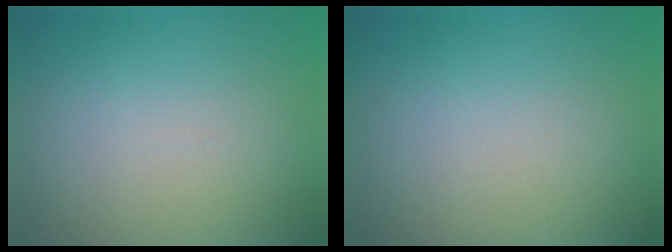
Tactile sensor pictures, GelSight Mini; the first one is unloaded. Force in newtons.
{"total": 0.0}